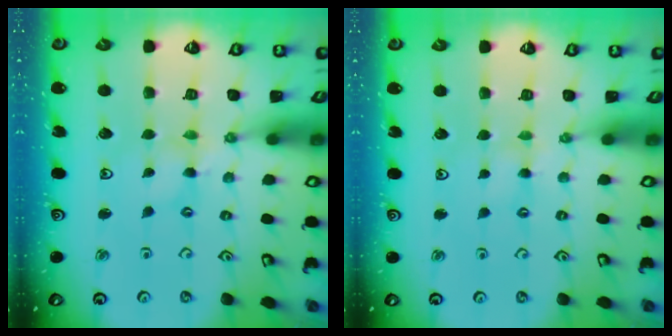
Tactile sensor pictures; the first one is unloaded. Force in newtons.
{"total": 1.8, "press": 1.7, "slide": 0.3}